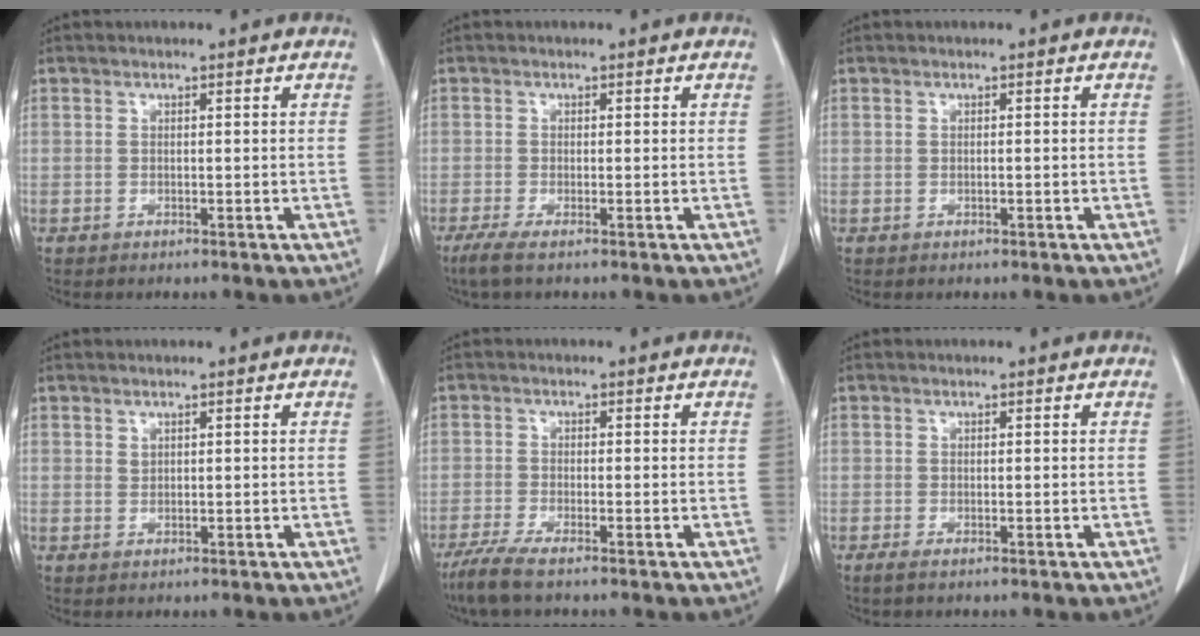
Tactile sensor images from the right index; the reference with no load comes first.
{"total": 2.1, "force": [-1.3, 0.1, 1.6], "torque": [-0.037, -0.008, -0.029]}
{"total": 0.0}
{"total": 0.5, "force": [0.4, 0.3, 0.1], "torque": [0.000, -0.002, 0.006]}
{"total": 4.1, "force": [-3.1, 0.0, 2.7], "torque": [-0.056, -0.012, -0.064]}
{"total": 0.6, "force": [-0.4, 0.0, 0.5], "torque": [-0.012, -0.002, -0.008]}